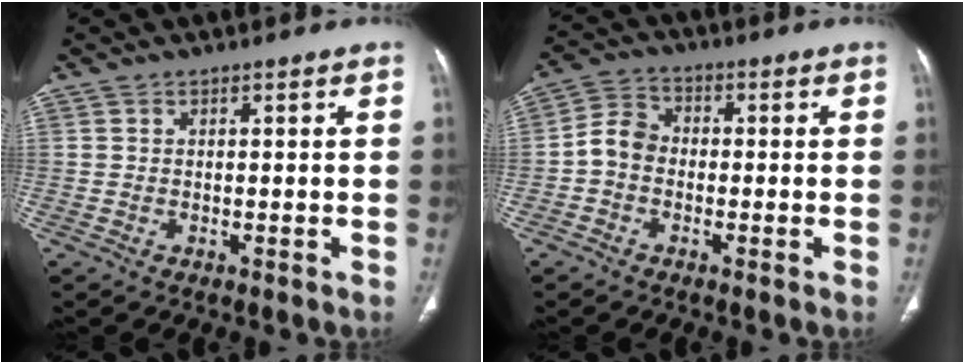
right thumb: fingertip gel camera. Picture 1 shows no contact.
{"total": 5.6, "force": [-1.2, 4.5, 3.1], "torque": [-0.045, 0.020, -0.036]}